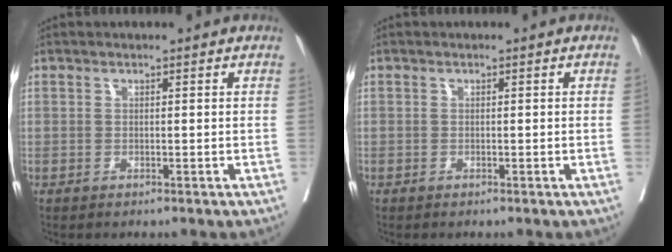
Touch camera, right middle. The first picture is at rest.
{"total": 0.0}